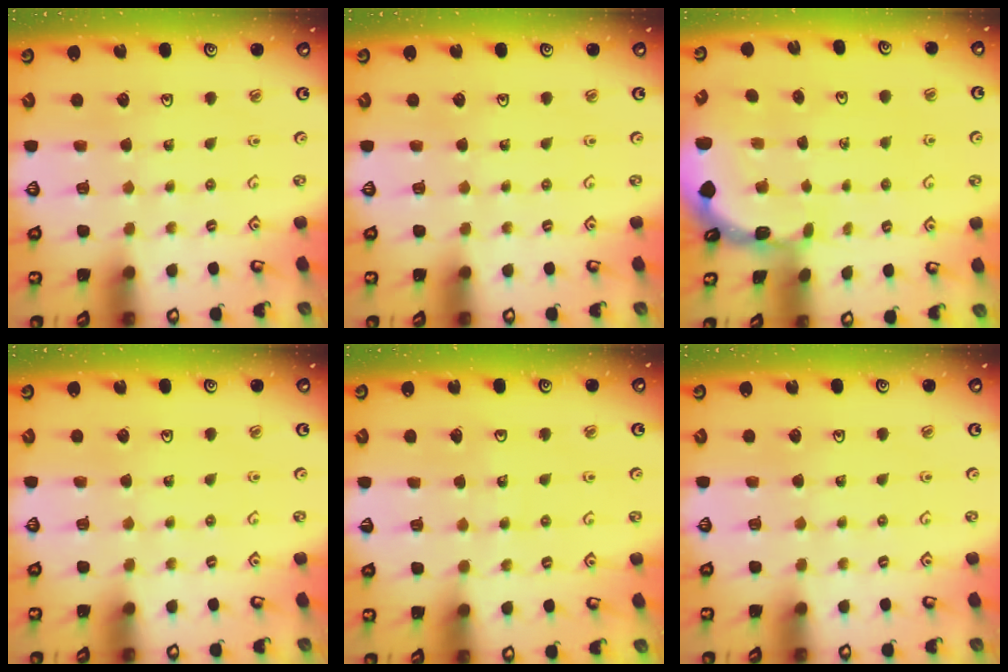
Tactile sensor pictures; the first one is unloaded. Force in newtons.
{"total": 0.0}
{"total": 1.0, "press": 1.0, "slide": 0.2}
{"total": 0.0}
{"total": 4.0, "press": 4.0, "slide": 0.4}
{"total": 0.0}